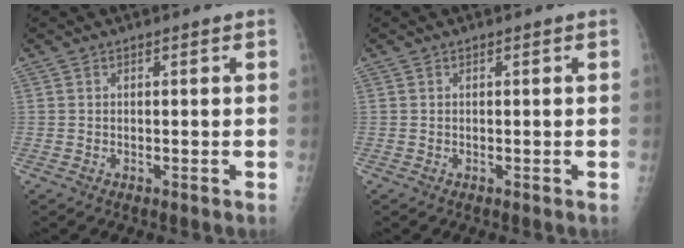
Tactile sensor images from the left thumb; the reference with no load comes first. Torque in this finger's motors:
{"motor_torque": [0.00, 0.00, -0.02, -0.02, 0.00]}